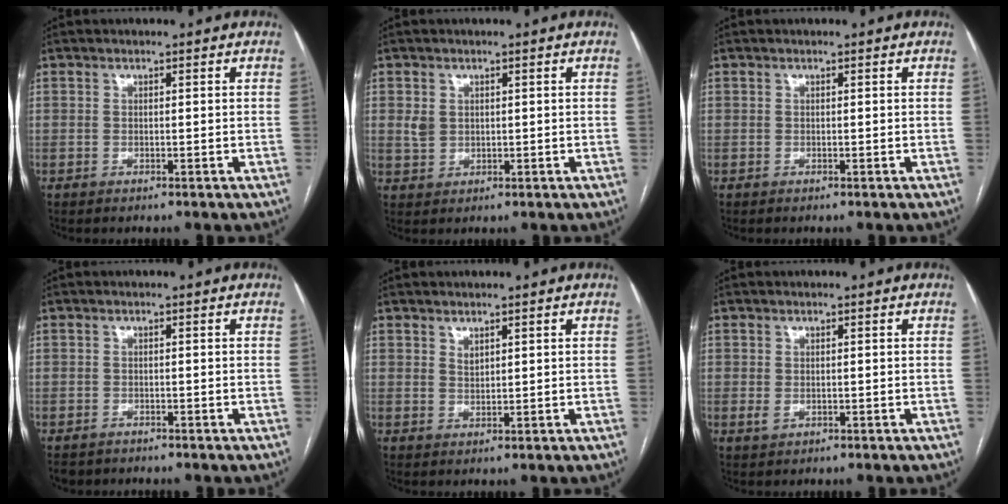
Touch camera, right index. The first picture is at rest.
{"total": 2.4, "force": [0.6, 2.0, 1.1], "torque": [-0.028, 0.006, 0.018]}
{"total": 0.0}
{"total": 2.4, "force": [-2.0, 1.3, 0.3], "torque": [-0.011, -0.004, -0.030]}
{"total": 1.2, "force": [0.9, 0.5, 0.6], "torque": [-0.010, -0.002, 0.020]}
{"total": 1.3, "force": [-0.2, 0.9, 0.9], "torque": [-0.018, -0.003, 0.001]}